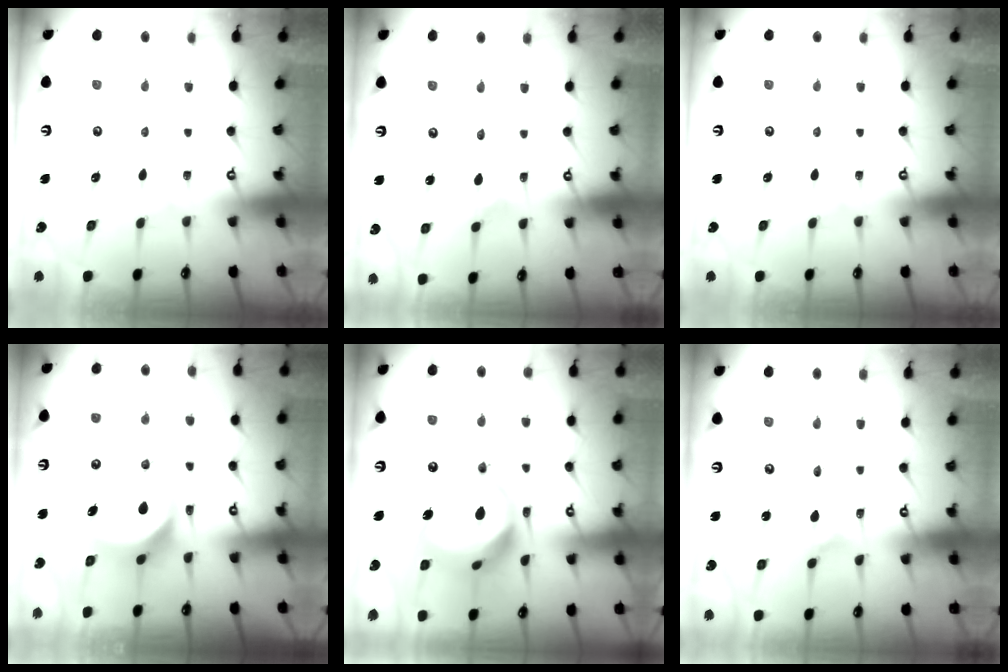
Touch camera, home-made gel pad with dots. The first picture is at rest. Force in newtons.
{"total": 2.3, "press": 2.3, "slide": 0.1}
{"total": 0.0}
{"total": 6.3, "press": 6.2, "slide": 0.9}
{"total": 21.1, "press": 20.9, "slide": 2.5}
{"total": 1.7, "press": 1.7, "slide": 0.3}